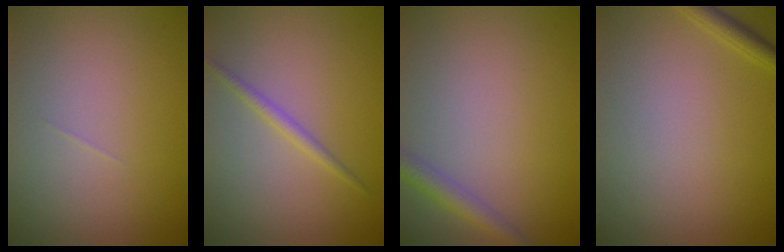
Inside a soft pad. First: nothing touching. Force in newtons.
{"total": 1.2, "press": 1.2, "slide": 0.0}
{"total": 2.1, "press": 2.1, "slide": 0.1}
{"total": 1.4, "press": 1.4, "slide": 0.1}